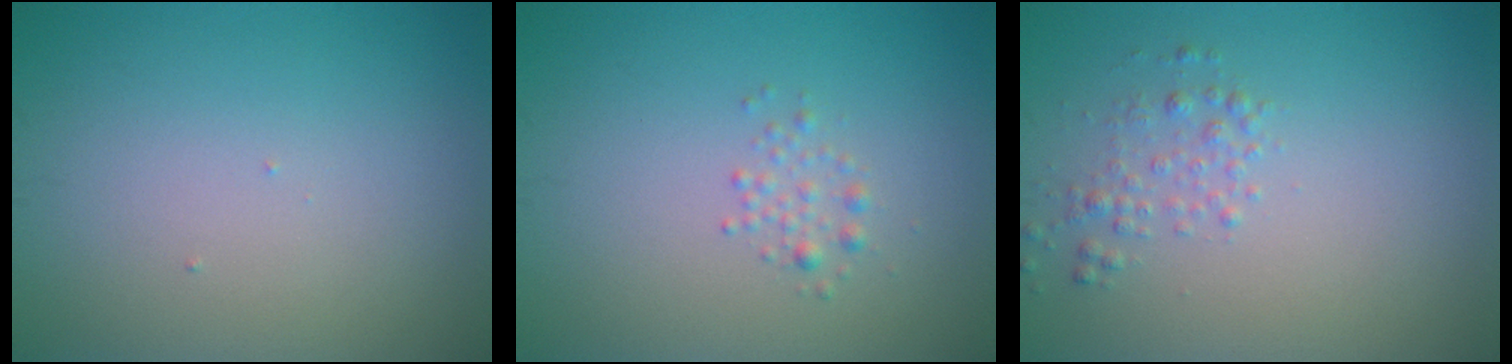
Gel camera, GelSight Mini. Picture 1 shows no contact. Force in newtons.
{"total": 1.2, "press": 1.2, "slide": 0.0}
{"total": 1.6, "press": 1.6, "slide": 0.1}